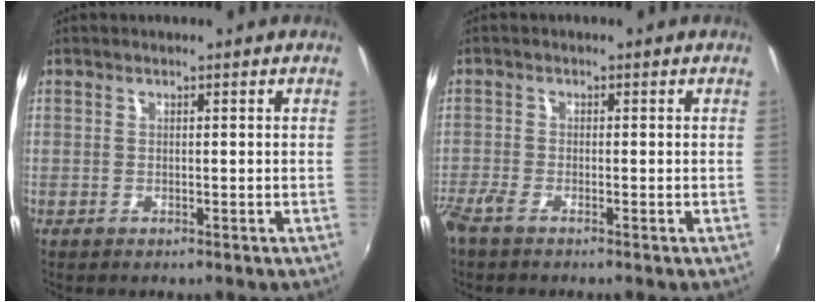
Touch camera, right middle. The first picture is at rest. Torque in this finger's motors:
{"motor_torque": [0.73, -0.64, 0.25, 0.06]}